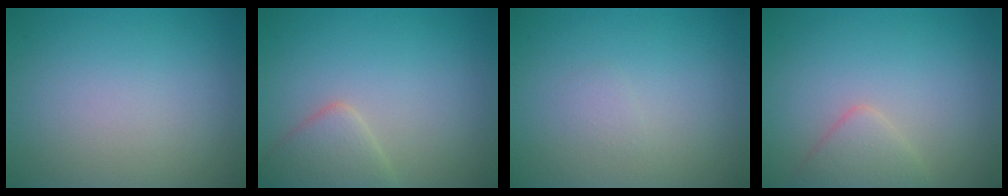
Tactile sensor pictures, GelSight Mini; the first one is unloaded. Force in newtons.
{"total": 2.9, "press": 2.9, "slide": 0.2}
{"total": 0.6, "press": 0.6, "slide": 0.0}
{"total": 2.2, "press": 2.2, "slide": 0.2}